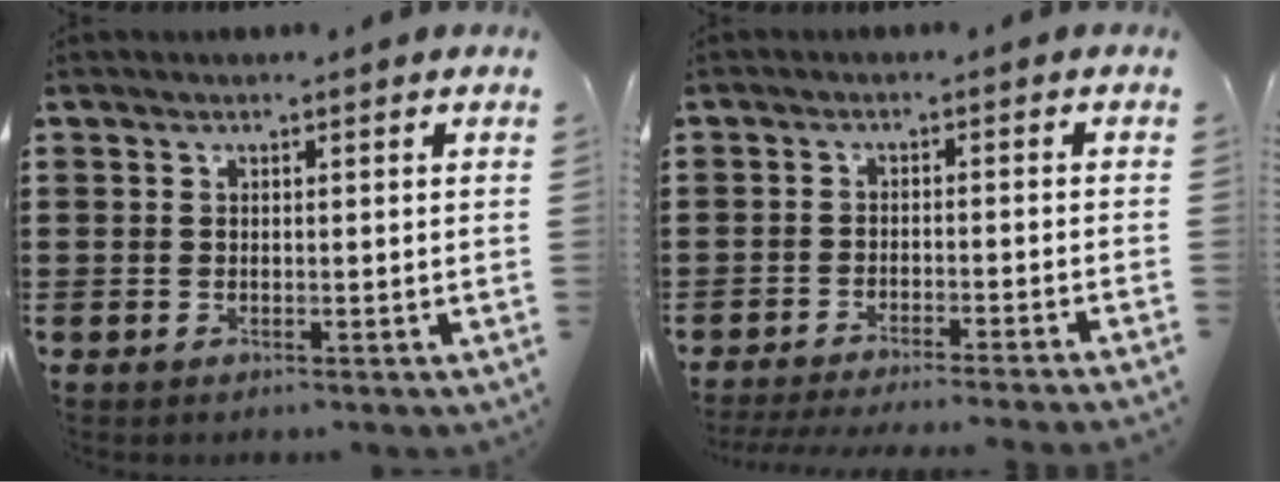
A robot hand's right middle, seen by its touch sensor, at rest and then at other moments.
{"total": 3.1, "force": [-2.9, -0.5, 0.9], "torque": [-0.016, -0.004, -0.059]}